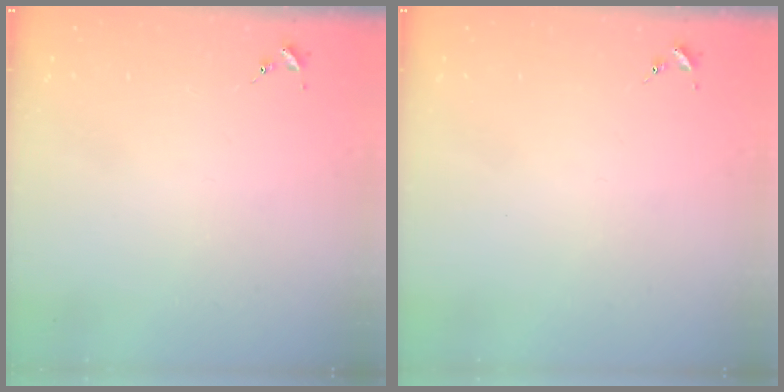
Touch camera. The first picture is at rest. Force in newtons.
{"total": 0.0}